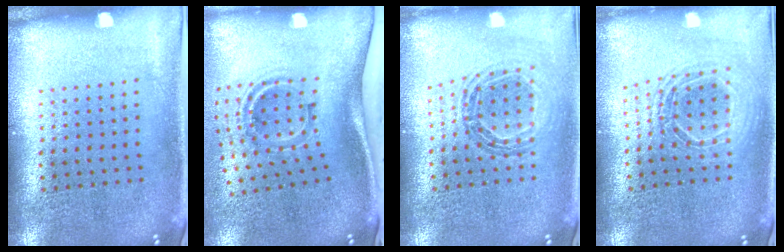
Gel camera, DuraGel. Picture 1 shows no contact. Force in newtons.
{"total": 1.9, "press": 1.2, "slide": 1.5}
{"total": 0.9, "press": 0.9, "slide": 0.2}
{"total": 1.7, "press": 1.4, "slide": 0.9}